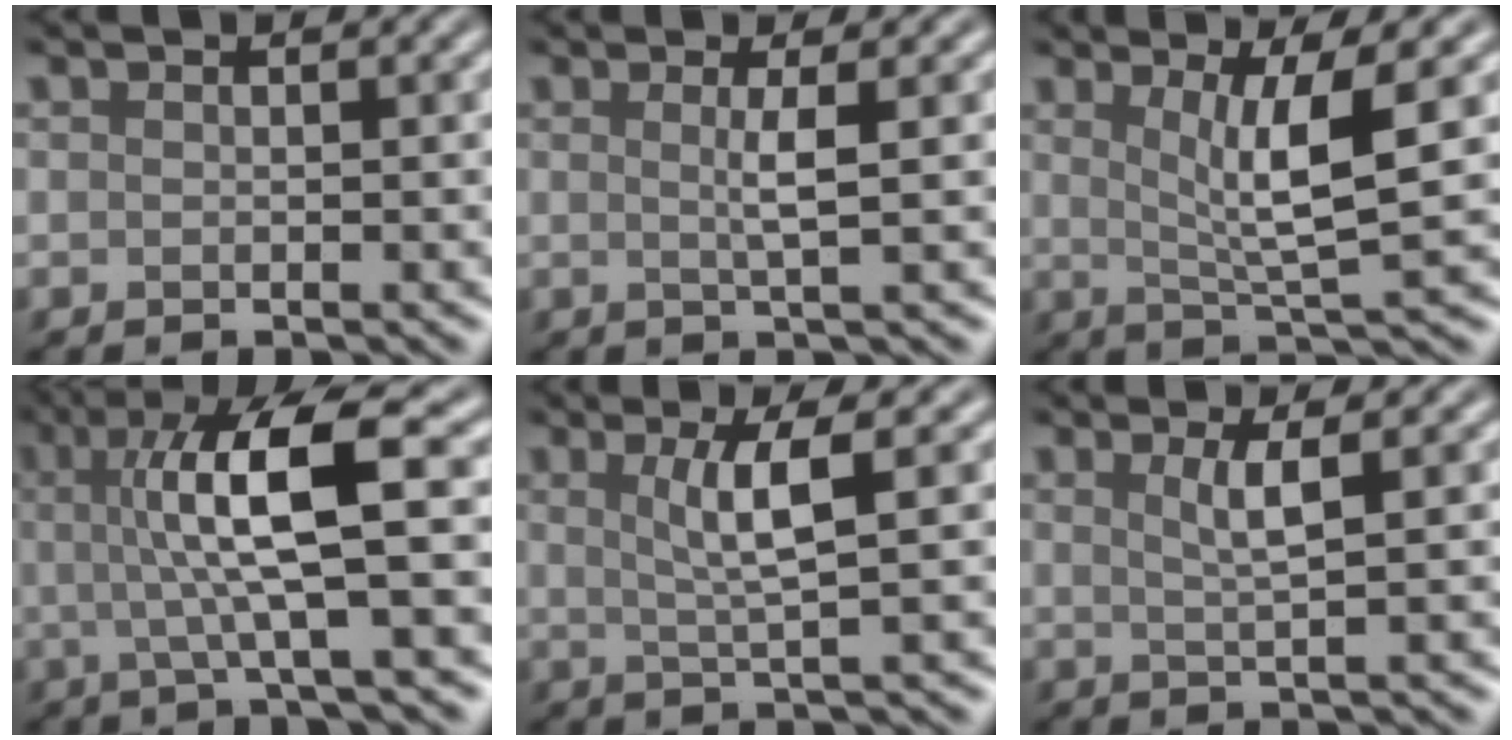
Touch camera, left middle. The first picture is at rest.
{"total": 2.0, "force": [0.3, 0.4, 2.0], "torque": [-0.037, 0.000, -0.001]}
{"total": 5.2, "force": [1.4, 0.9, 5.0], "torque": [-0.083, -0.005, 0.028]}
{"total": 8.4, "force": [1.0, 1.7, 8.1], "torque": [-0.128, 0.007, 0.015]}
{"total": 3.8, "force": [1.0, 0.6, 3.6], "torque": [-0.062, 0.000, 0.020]}
{"total": 2.4, "force": [0.8, 0.5, 2.2], "torque": [-0.037, -0.001, 0.012]}